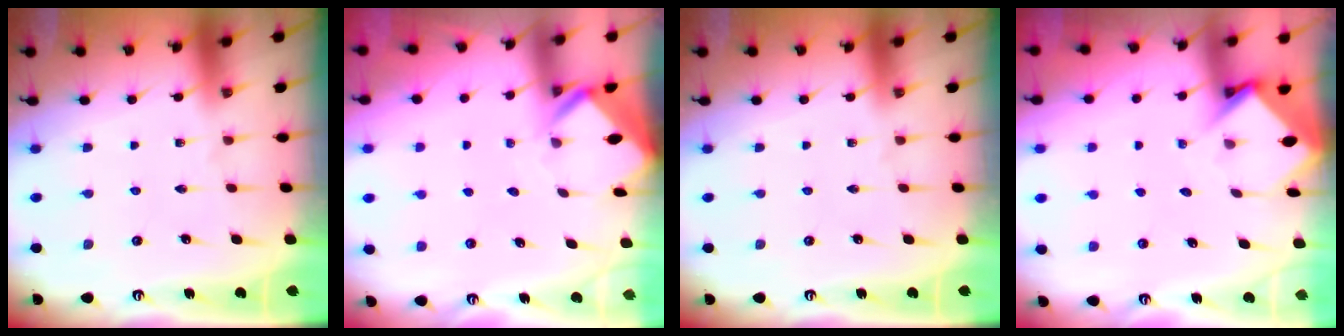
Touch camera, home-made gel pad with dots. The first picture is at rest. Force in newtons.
{"total": 2.9, "press": 2.9, "slide": 0.2}
{"total": 0.0}
{"total": 3.8, "press": 3.8, "slide": 0.3}